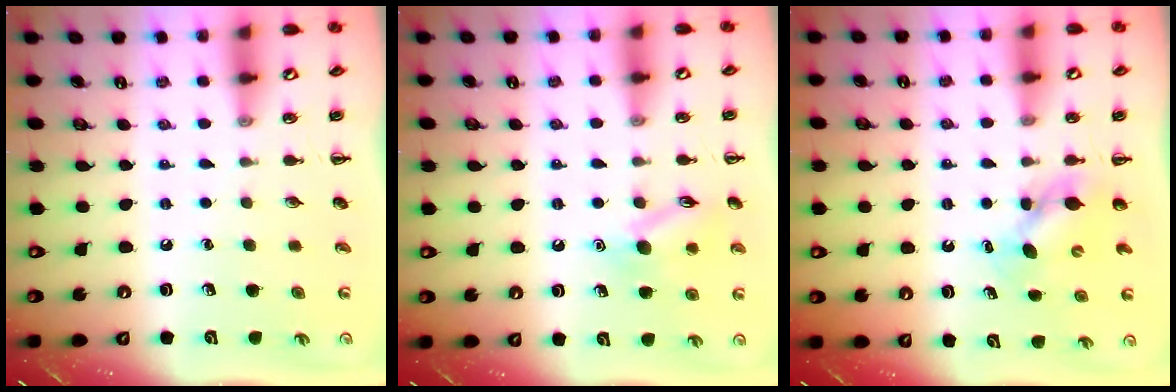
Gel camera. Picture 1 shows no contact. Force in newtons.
{"total": 10.8, "press": 10.7, "slide": 0.6}
{"total": 5.7, "press": 5.6, "slide": 0.8}